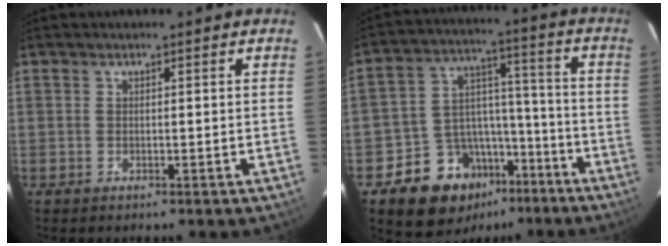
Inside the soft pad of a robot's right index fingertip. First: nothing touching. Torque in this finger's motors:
{"motor_torque": [0.30, -0.57, -0.04, -0.11]}